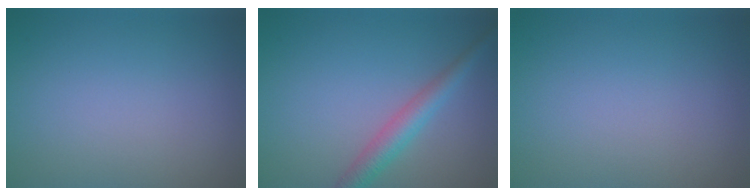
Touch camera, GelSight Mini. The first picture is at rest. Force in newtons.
{"total": 2.9, "press": 2.9, "slide": 0.1}
{"total": 0.0}